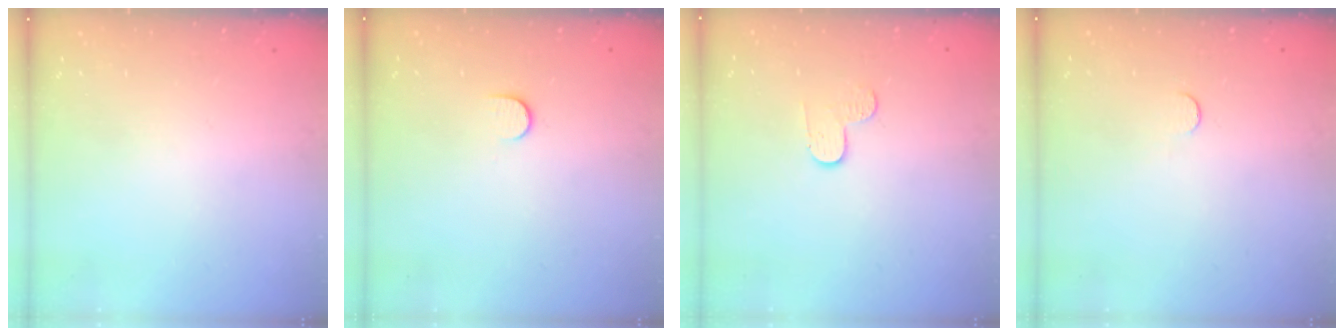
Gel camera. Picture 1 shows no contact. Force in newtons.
{"total": 6.0, "press": 5.9, "slide": 0.7}
{"total": 5.2, "press": 5.2, "slide": 0.5}
{"total": 3.3, "press": 3.3, "slide": 0.3}